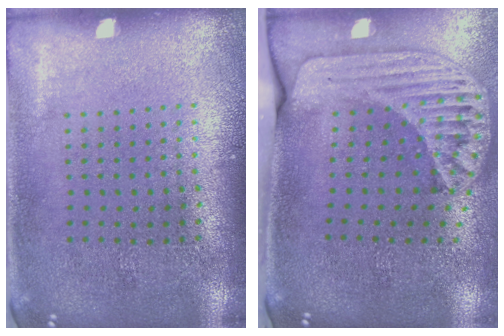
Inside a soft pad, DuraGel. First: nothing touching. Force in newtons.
{"total": 2.2, "press": 1.7, "slide": 1.4}